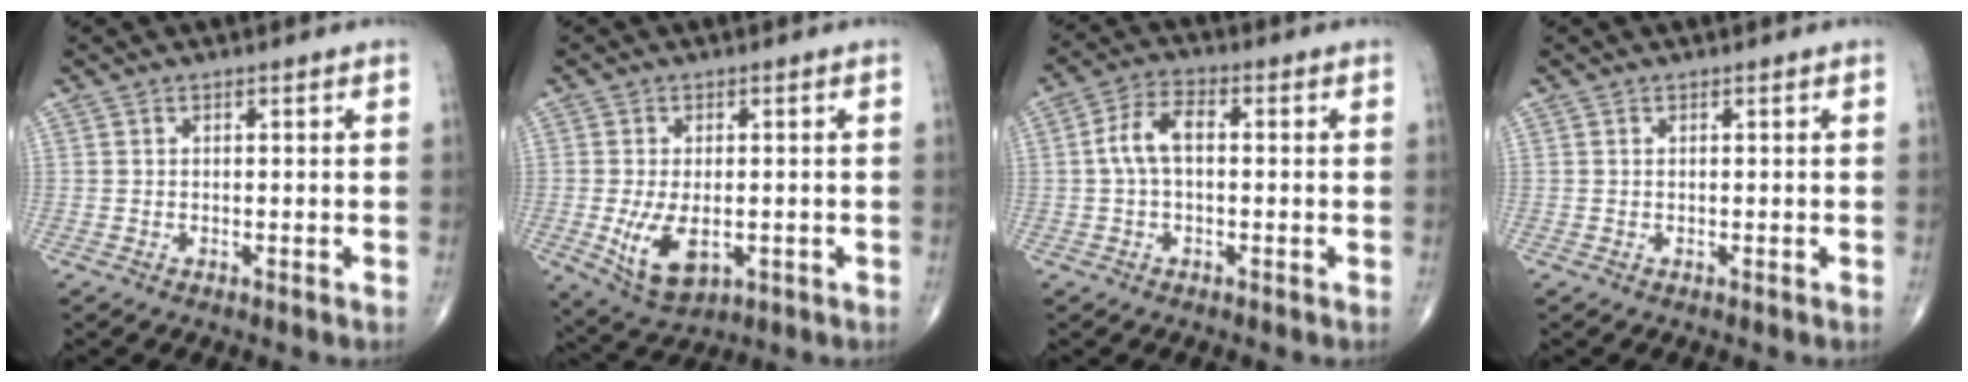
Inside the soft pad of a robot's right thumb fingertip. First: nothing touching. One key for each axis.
{"total": 8.6, "fx": -1.6, "fy": 4.8, "fz": 6.9, "tx": -0.121, "ty": -0.012, "tz": -0.015}
{"total": 6.5, "fx": 0.2, "fy": 3.5, "fz": 5.5, "tx": -0.106, "ty": 0.024, "tz": -0.003}
{"total": 0.0}